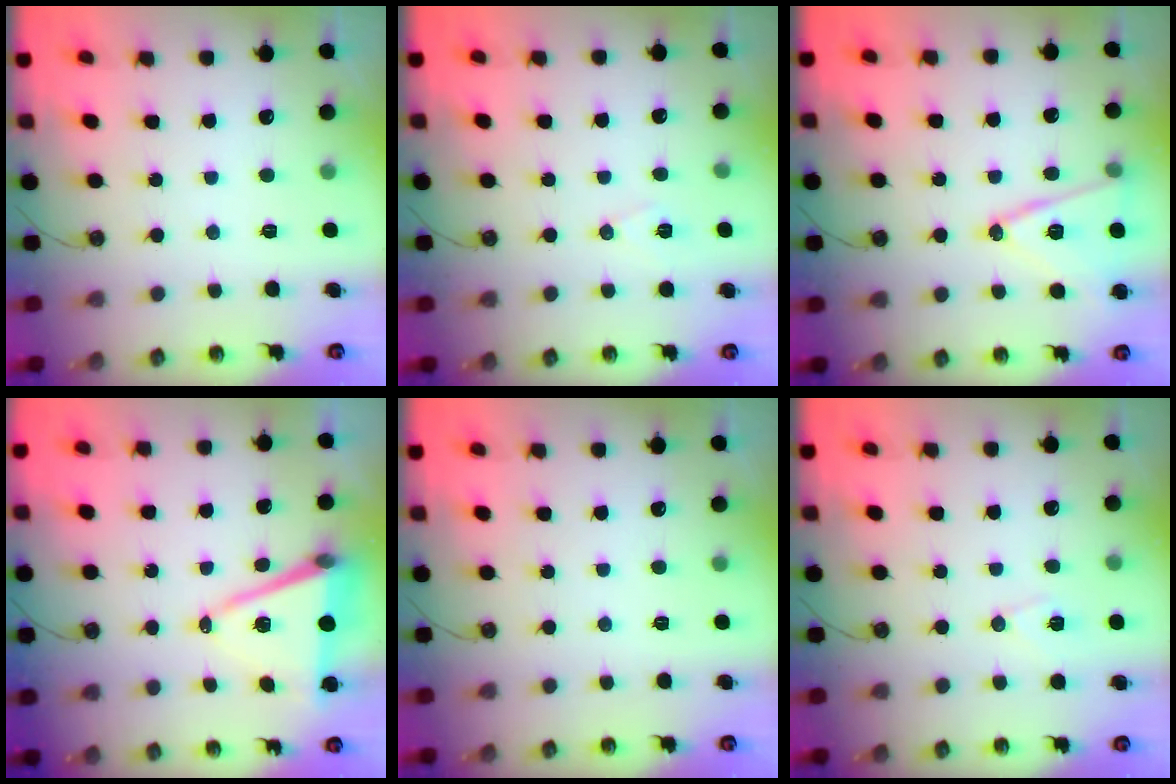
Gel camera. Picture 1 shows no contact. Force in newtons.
{"total": 7.1, "press": 5.5, "slide": 4.5}
{"total": 13.2, "press": 12.7, "slide": 3.5}
{"total": 10.1, "press": 9.3, "slide": 4.0}
{"total": 0.0}
{"total": 6.8, "press": 6.6, "slide": 1.8}